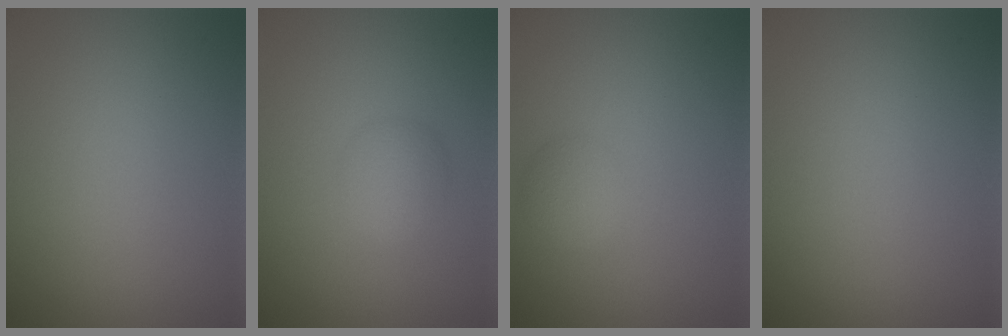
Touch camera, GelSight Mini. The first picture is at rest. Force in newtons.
{"total": 2.1, "press": 2.1, "slide": 0.1}
{"total": 1.7, "press": 1.7, "slide": 0.1}
{"total": 0.0}